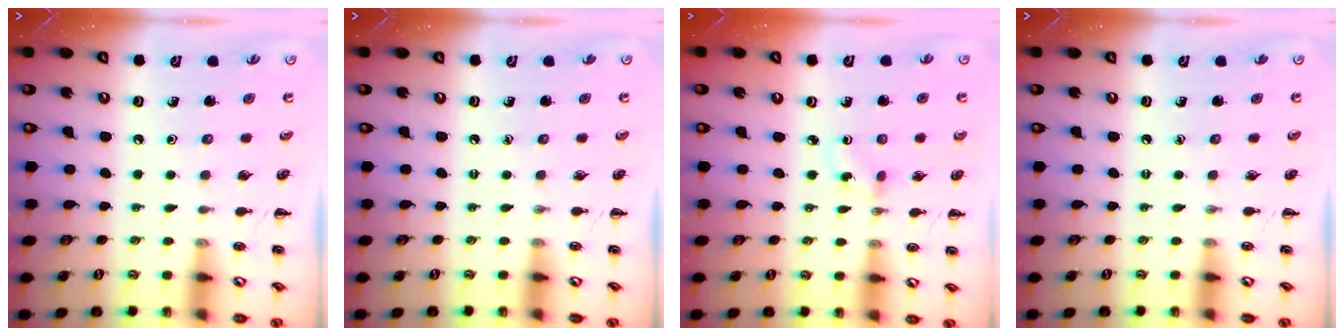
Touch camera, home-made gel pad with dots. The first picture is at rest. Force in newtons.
{"total": 0.0}
{"total": 1.5, "press": 1.3, "slide": 0.8}
{"total": 0.0}